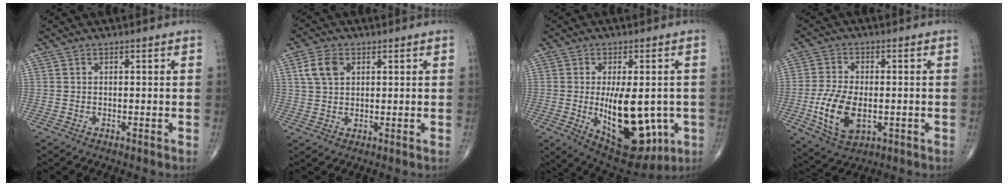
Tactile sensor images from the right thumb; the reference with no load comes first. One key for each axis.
{"total": 5.3, "fx": 1.9, "fy": 3.5, "fz": 3.4, "tx": -0.065, "ty": 0.002, "tz": 0.037}
{"total": 17.6, "fx": -2.9, "fy": 8.5, "fz": 15.1, "tx": -0.206, "ty": -0.020, "tz": -0.017}
{"total": 10.9, "fx": -2.3, "fy": 6.1, "fz": 8.8, "tx": -0.172, "ty": -0.004, "tz": -0.033}